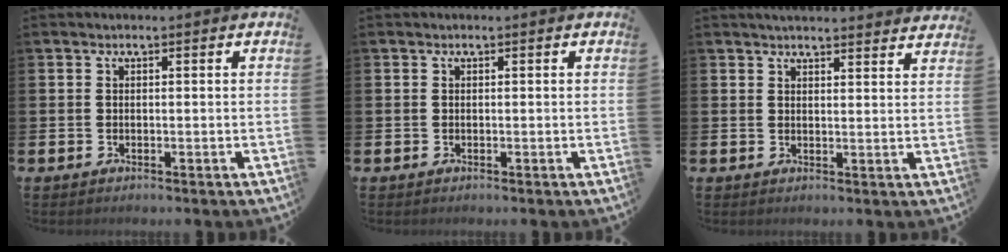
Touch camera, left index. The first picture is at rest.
{"total": 0.0}
{"total": 3.4, "force": [3.4, 0.1, 0.1], "torque": [-0.006, -0.017, 0.061]}